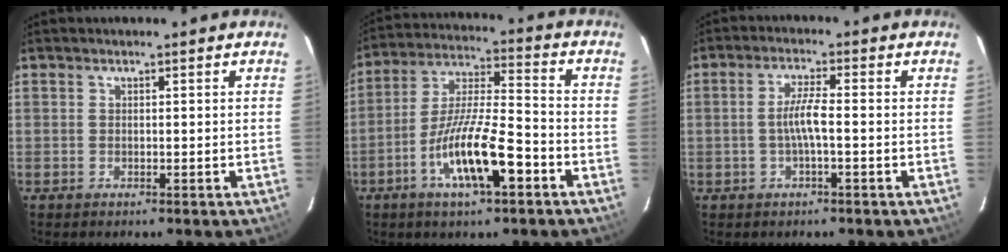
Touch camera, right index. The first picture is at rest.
{"total": 13.5, "force": [-6.4, 2.9, 11.5], "torque": [-0.225, -0.009, -0.118]}
{"total": 4.3, "force": [-0.9, 0.3, 4.2], "torque": [-0.083, 0.002, -0.014]}